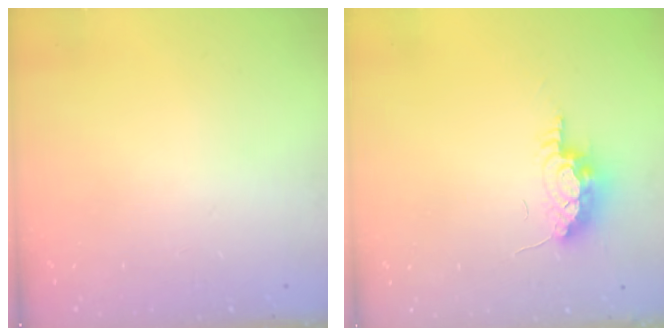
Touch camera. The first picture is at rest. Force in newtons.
{"total": 13.8, "press": 9.6, "slide": 10.0}